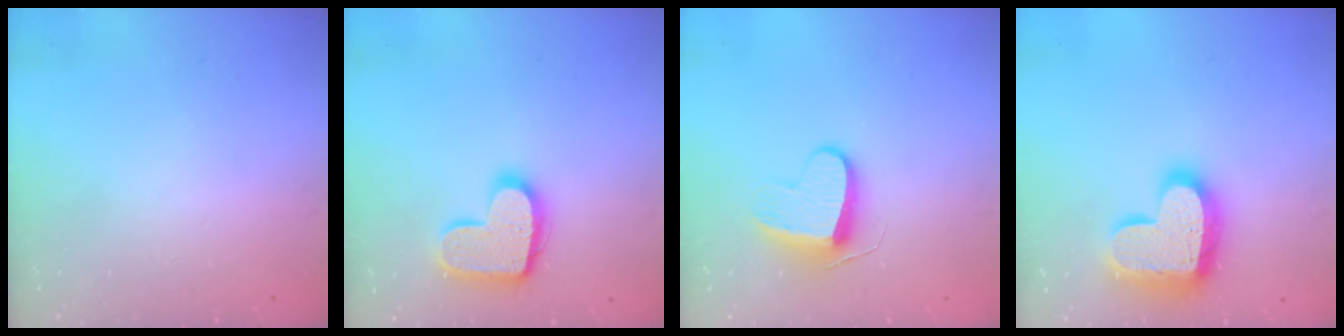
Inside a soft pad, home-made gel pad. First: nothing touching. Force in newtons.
{"total": 15.5, "press": 15.4, "slide": 1.0}
{"total": 9.1, "press": 9.0, "slide": 0.6}
{"total": 19.8, "press": 19.8, "slide": 1.5}